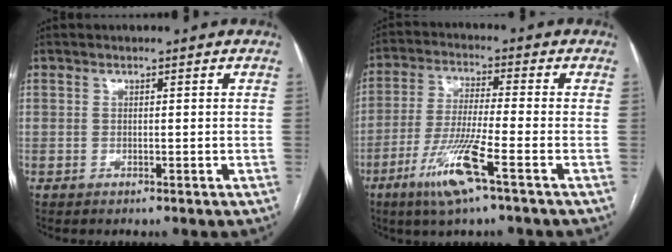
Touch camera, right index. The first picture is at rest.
{"total": 10.2, "force": [-5.2, -0.1, 8.8], "torque": [-0.180, -0.018, -0.102]}